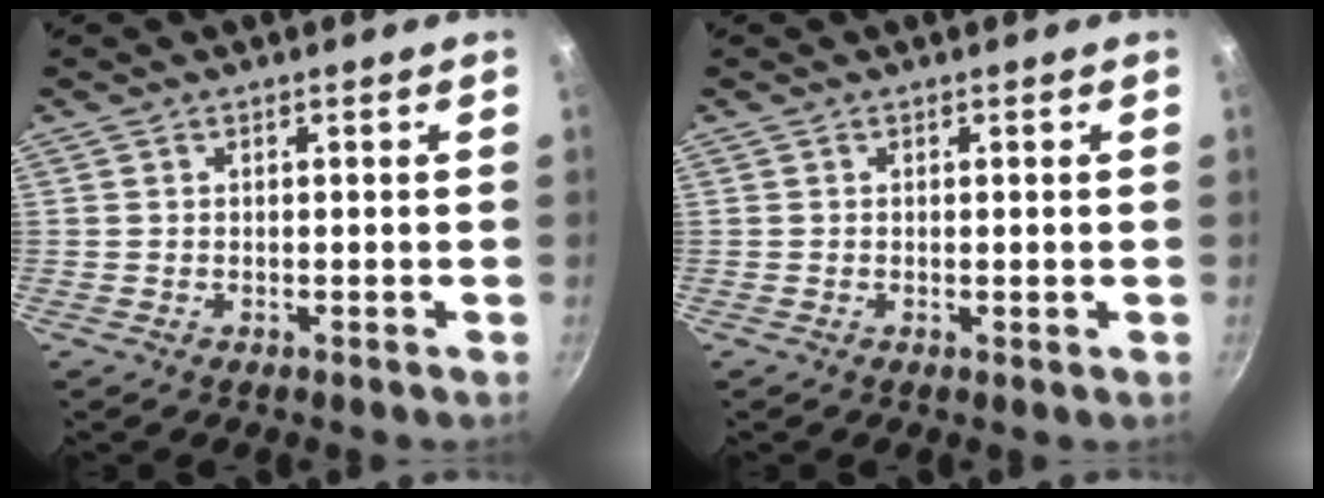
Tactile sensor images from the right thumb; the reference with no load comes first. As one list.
[{"total": 0.0}]